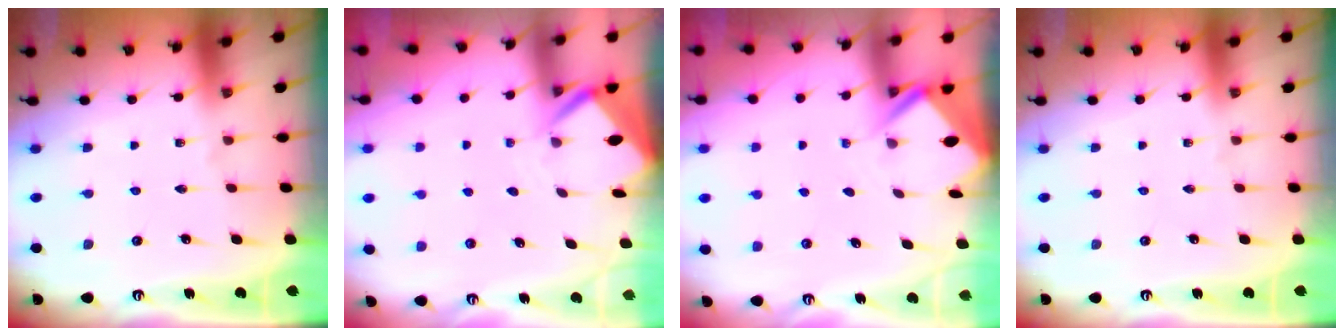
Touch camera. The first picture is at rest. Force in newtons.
{"total": 3.3, "press": 3.3, "slide": 0.3}
{"total": 2.6, "press": 2.6, "slide": 0.1}
{"total": 0.0}